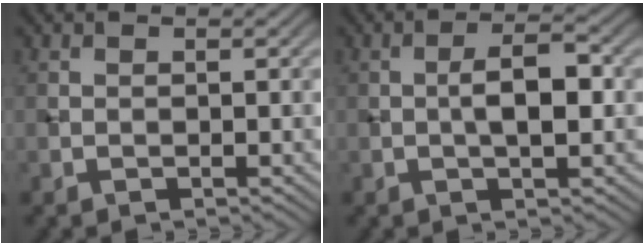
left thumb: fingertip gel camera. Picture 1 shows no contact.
{"total": 4.3, "force": [-0.3, 1.5, 4.0], "torque": [-0.069, 0.009, -0.009]}